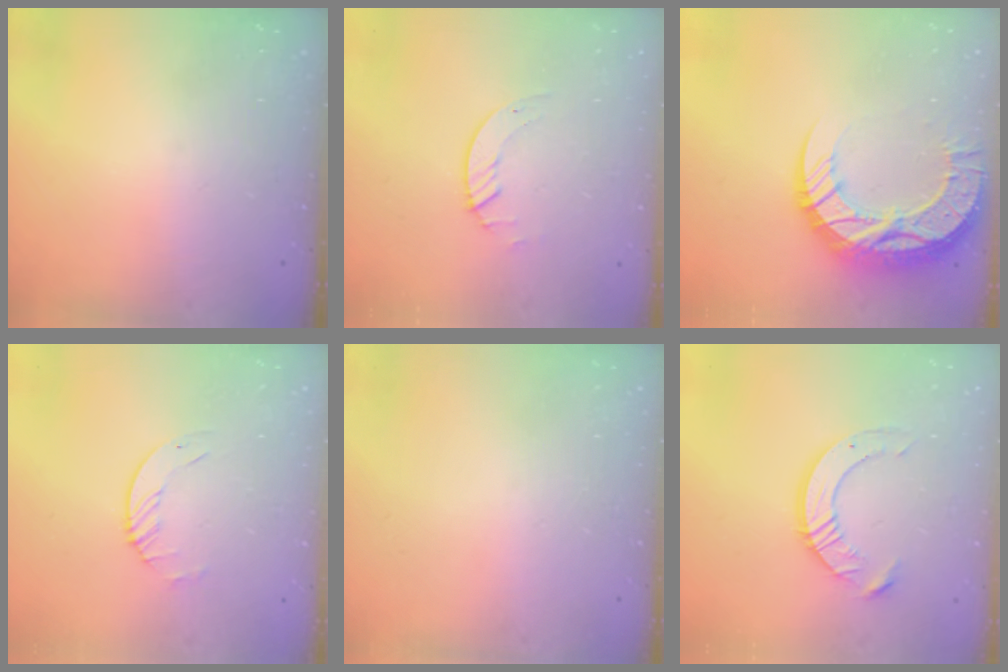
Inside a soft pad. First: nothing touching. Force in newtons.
{"total": 1.2, "press": 1.1, "slide": 0.2}
{"total": 18.2, "press": 18.2, "slide": 1.4}
{"total": 1.7, "press": 1.7, "slide": 0.2}
{"total": 0.0}
{"total": 10.5, "press": 10.4, "slide": 0.9}